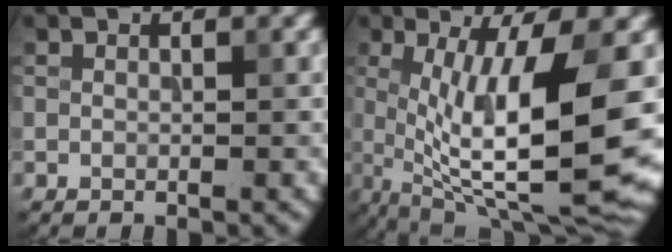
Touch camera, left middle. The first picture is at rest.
{"total": 12.2, "force": [0.2, 3.1, 11.8], "torque": [-0.198, -0.016, 0.009]}